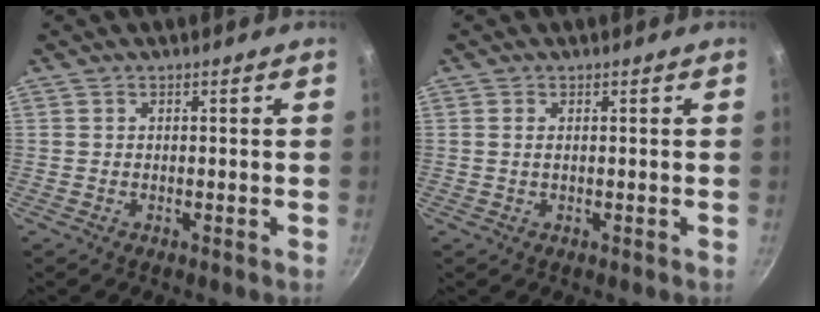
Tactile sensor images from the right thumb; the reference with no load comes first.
{"total": 1.0, "force": [0.1, 0.4, 0.9], "torque": [-0.018, 0.001, 0.001]}